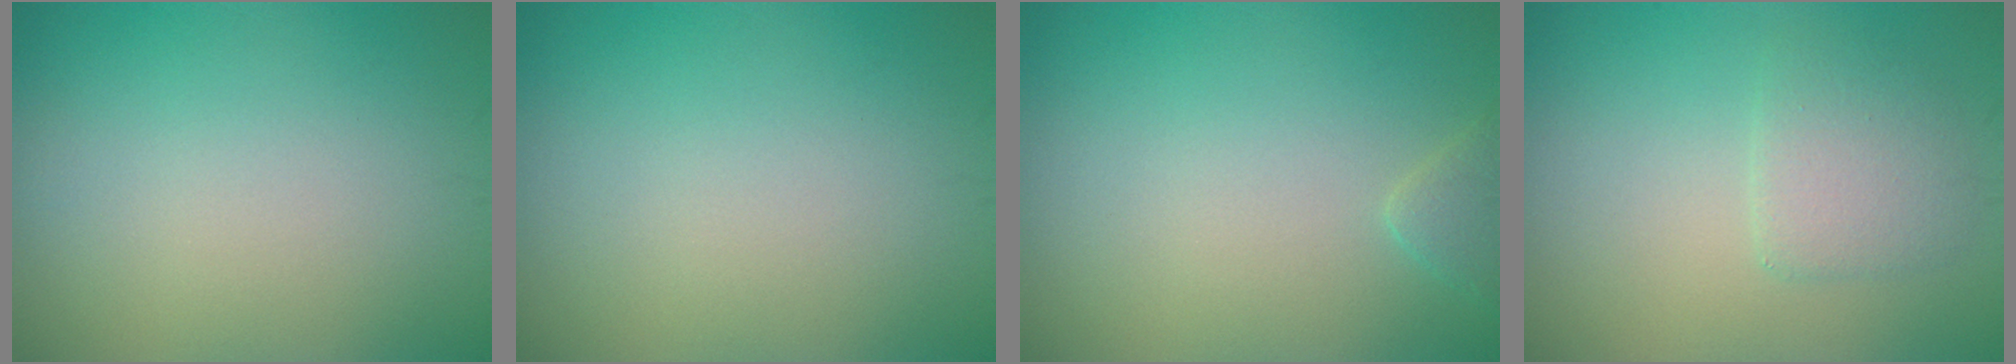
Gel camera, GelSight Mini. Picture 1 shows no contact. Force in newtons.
{"total": 0.0}
{"total": 1.4, "press": 1.4, "slide": 0.1}
{"total": 2.5, "press": 2.5, "slide": 0.2}